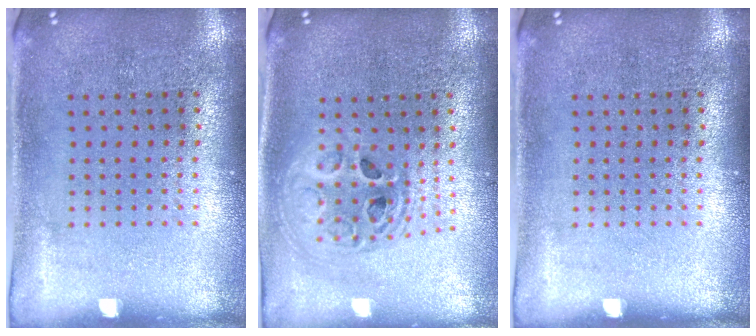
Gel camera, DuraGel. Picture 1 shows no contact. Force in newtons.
{"total": 1.9, "press": 1.5, "slide": 1.1}
{"total": 0.0}